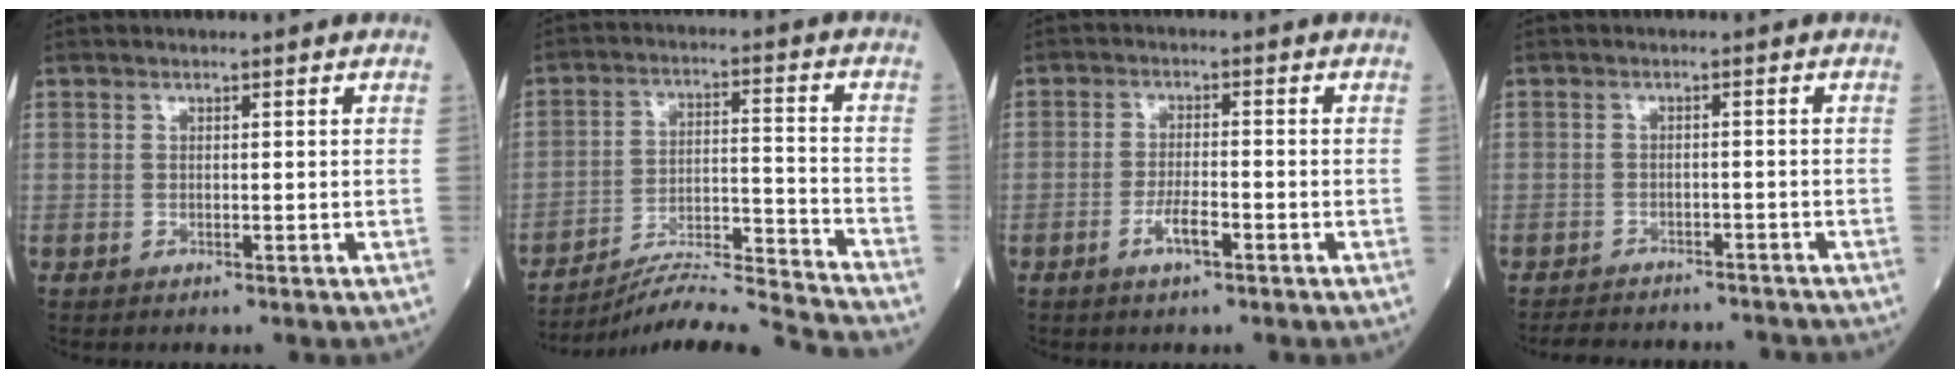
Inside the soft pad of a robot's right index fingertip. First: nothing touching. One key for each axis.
{"total": 16.5, "fx": -15.9, "fy": -2.2, "fz": 4.1, "tx": -0.065, "ty": -0.001, "tz": -0.251}
{"total": 3.7, "fx": -1.9, "fy": 0.7, "fz": 3.1, "tx": -0.058, "ty": 0.001, "tz": -0.037}
{"total": 9.1, "fx": -8.5, "fy": 2.8, "fz": 1.9, "tx": -0.034, "ty": 0.003, "tz": -0.106}